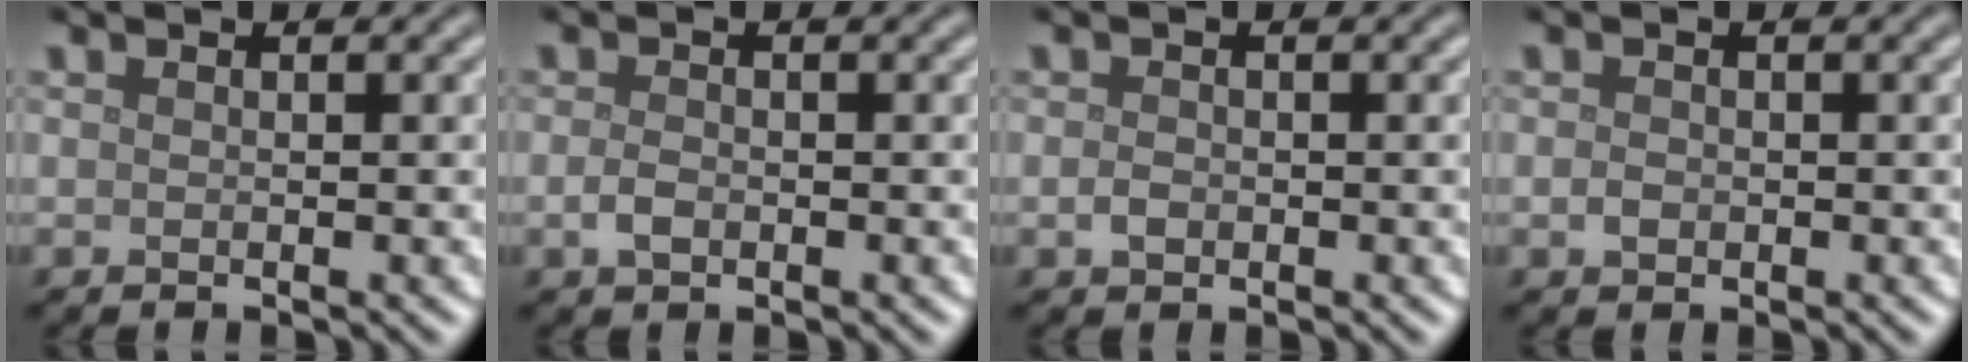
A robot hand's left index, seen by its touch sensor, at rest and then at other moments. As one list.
[{"total": 1.4, "force": [-0.4, 0.8, 1.0], "torque": [-0.020, 0.000, -0.011]}, {"total": 1.0, "force": [-0.3, 0.7, 0.6], "torque": [-0.014, -0.001, -0.008]}, {"total": 0.9, "force": [-0.2, 0.7, 0.5], "torque": [-0.010, -0.001, -0.006]}]